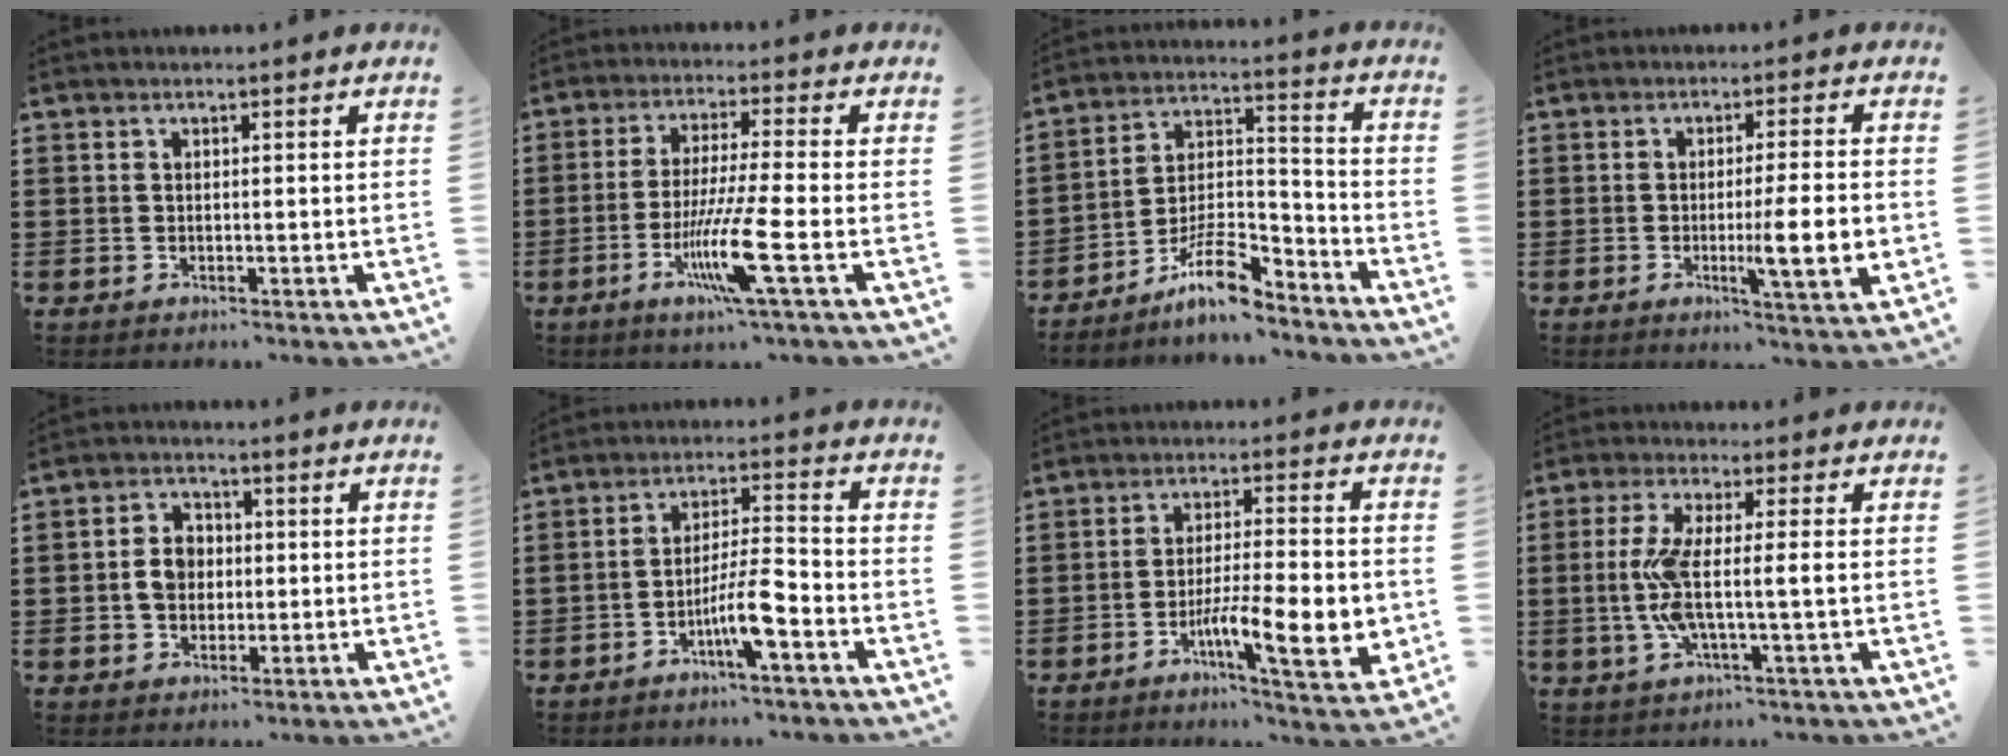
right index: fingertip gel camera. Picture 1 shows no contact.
{"total": 10.2, "force": [-3.9, 0.2, 9.4], "torque": [-0.189, -0.021, -0.075]}
{"total": 10.3, "force": [-7.9, 3.2, 5.8], "torque": [-0.101, 0.029, -0.146]}
{"total": 8.3, "force": [-1.4, 0.7, 8.1], "torque": [-0.117, -0.017, -0.024]}
{"total": 4.4, "force": [-0.2, 3.4, 2.8], "torque": [-0.070, 0.008, -0.009]}
{"total": 7.1, "force": [-3.5, 1.0, 6.1], "torque": [-0.121, -0.002, -0.067]}
{"total": 11.7, "force": [-3.4, 2.5, 10.9], "torque": [-0.168, -0.007, -0.056]}
{"total": 7.6, "force": [-0.5, 0.8, 7.6], "torque": [-0.165, -0.014, -0.020]}